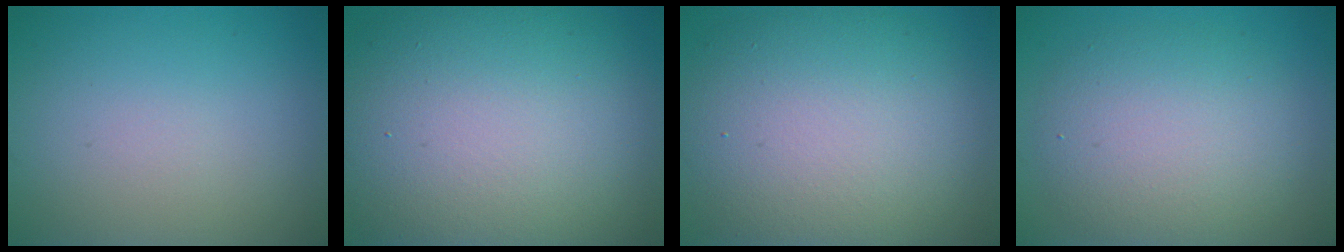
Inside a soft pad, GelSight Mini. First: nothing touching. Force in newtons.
{"total": 15.6, "press": 15.5, "slide": 1.5}
{"total": 12.1, "press": 12.1, "slide": 1.1}
{"total": 6.2, "press": 6.2, "slide": 0.3}